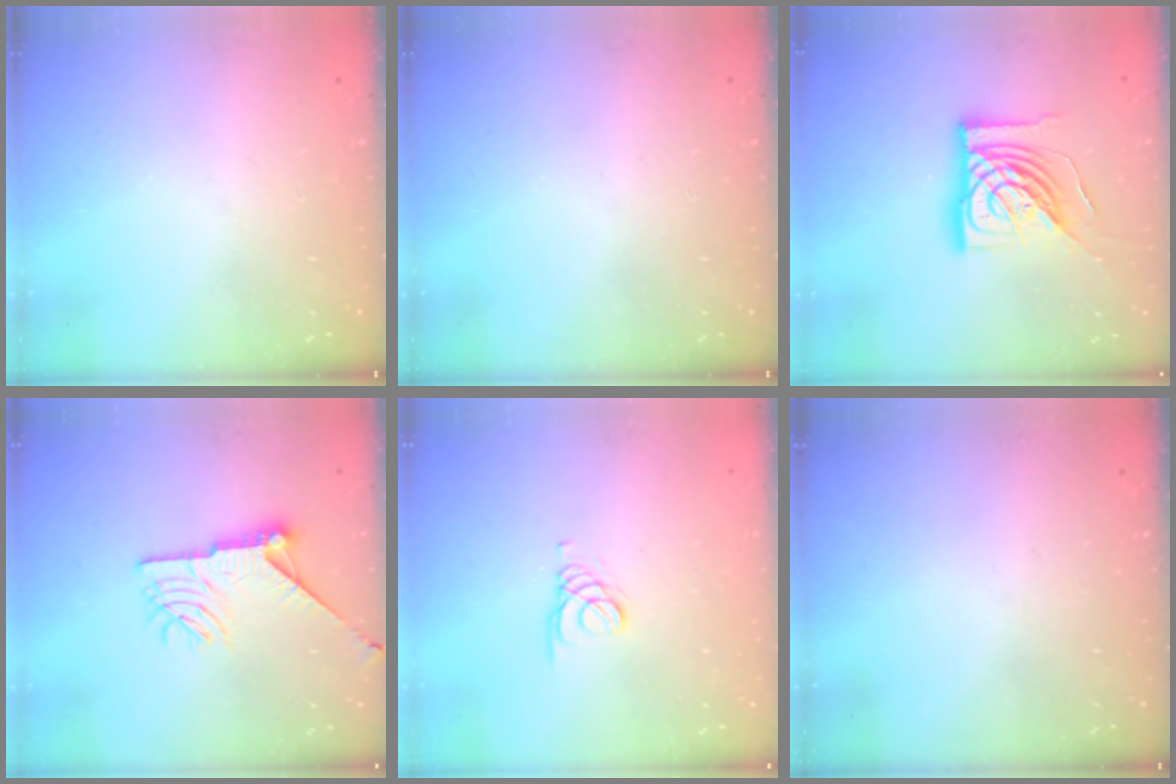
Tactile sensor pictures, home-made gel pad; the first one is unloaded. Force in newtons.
{"total": 0.0}
{"total": 18.1, "press": 18.0, "slide": 2.4}
{"total": 13.0, "press": 13.0, "slide": 0.7}
{"total": 1.6, "press": 1.5, "slide": 0.2}
{"total": 0.0}